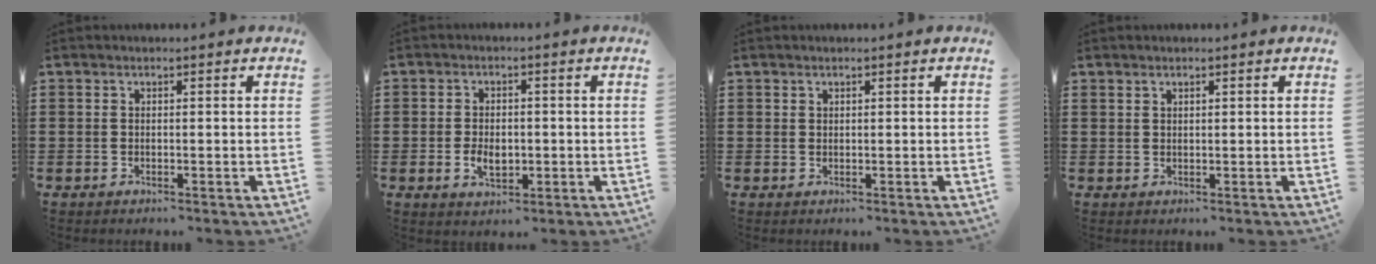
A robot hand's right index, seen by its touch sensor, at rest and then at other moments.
{"total": 3.6, "force": [-0.7, 2.1, 2.8], "torque": [-0.048, -0.003, -0.012]}
{"total": 0.5, "force": [0.4, 0.4, 0.0], "torque": [-0.002, 0.001, 0.009]}
{"total": 0.7, "force": [0.5, 0.4, 0.3], "torque": [-0.007, 0.001, 0.009]}